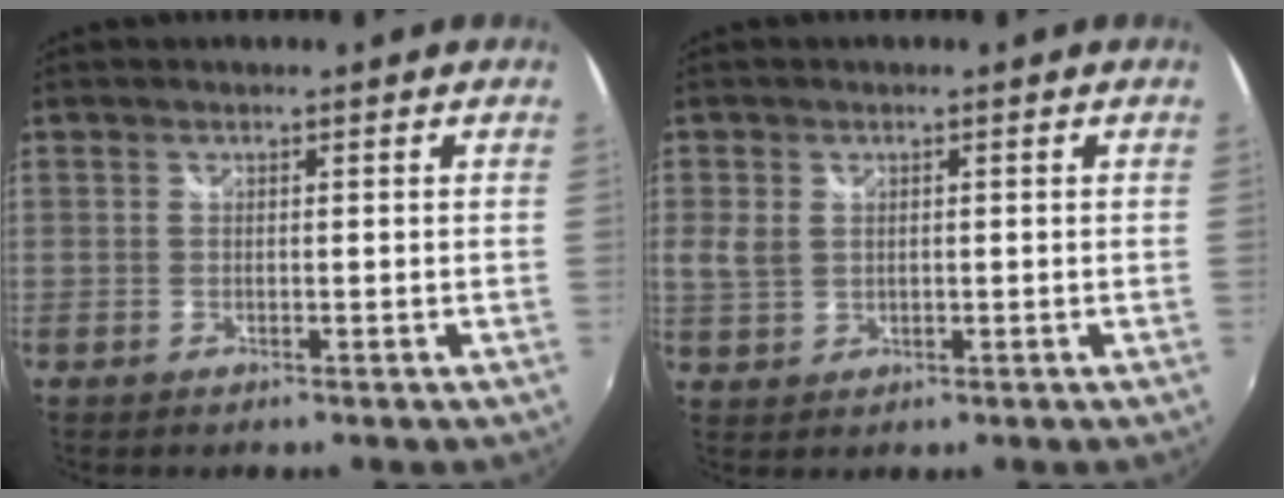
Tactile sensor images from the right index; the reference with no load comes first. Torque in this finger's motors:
{"motor_torque": [0.18, 0.35, 0.04, 0.04]}